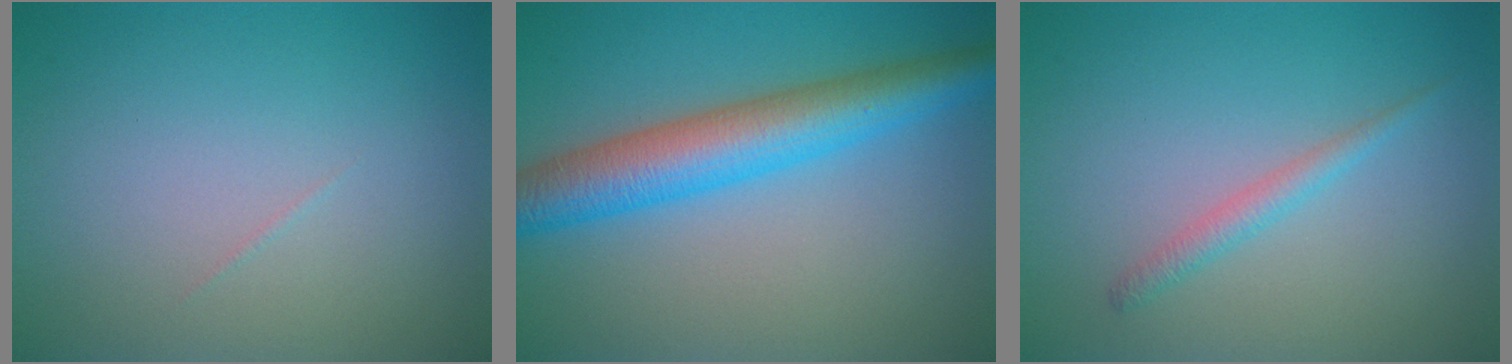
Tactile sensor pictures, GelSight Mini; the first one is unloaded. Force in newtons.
{"total": 7.0, "press": 6.9, "slide": 0.1}
{"total": 1.4, "press": 1.4, "slide": 0.1}